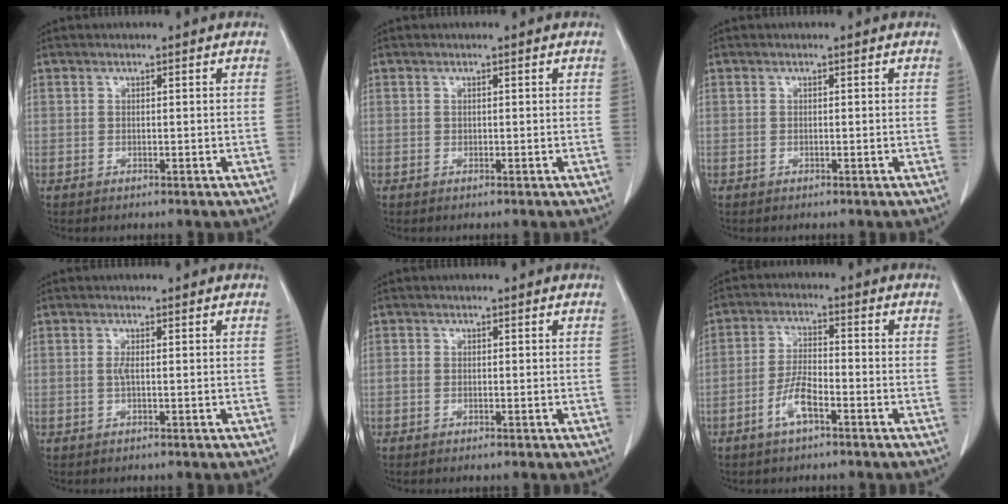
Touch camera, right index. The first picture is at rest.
{"total": 0.0}
{"total": 0.0}
{"total": 1.0, "force": [0.0, 0.1, 1.0], "torque": [-0.026, -0.002, -0.002]}
{"total": 0.9, "force": [-0.3, 0.7, 0.6], "torque": [-0.011, 0.000, -0.004]}
{"total": 5.3, "force": [-2.9, 1.2, 4.2], "torque": [-0.090, 0.004, -0.057]}